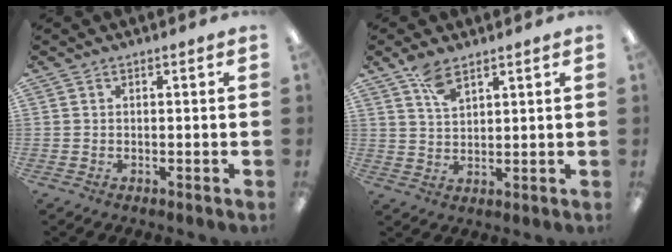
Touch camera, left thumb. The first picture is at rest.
{"total": 5.6, "force": [4.0, 2.2, 3.2], "torque": [-0.057, -0.014, 0.073]}